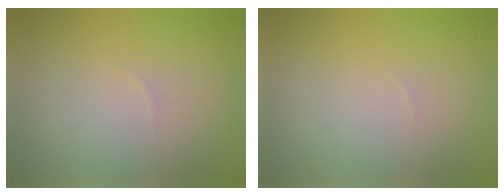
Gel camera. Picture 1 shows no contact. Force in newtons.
{"total": 0.0}